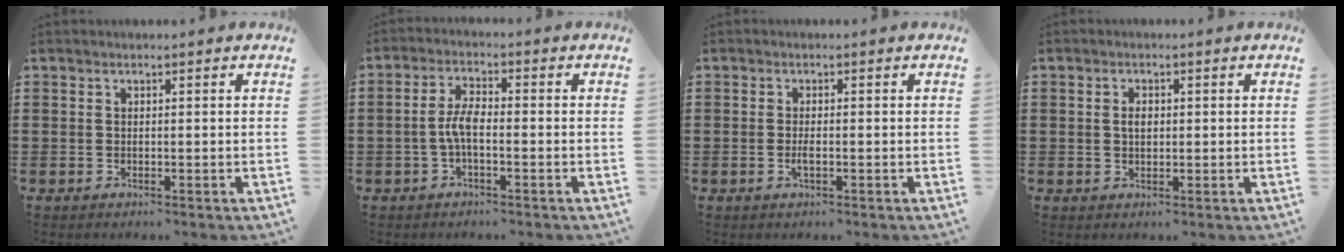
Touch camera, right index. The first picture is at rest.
{"total": 4.2, "force": [-1.1, 1.3, 3.8], "torque": [-0.091, -0.001, -0.028]}
{"total": 1.6, "force": [-0.5, 0.2, 1.5], "torque": [-0.036, -0.006, -0.010]}
{"total": 1.8, "force": [0.1, 1.0, 1.5], "torque": [-0.030, 0.006, 0.001]}